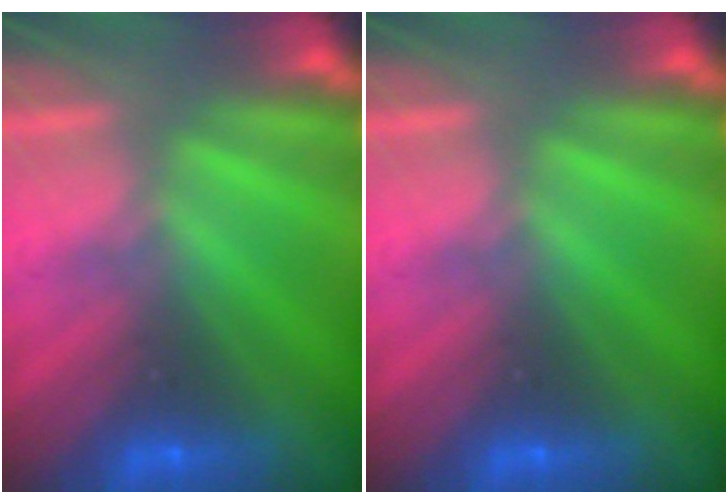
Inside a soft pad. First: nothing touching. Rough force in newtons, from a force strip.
{"total": 0.0}